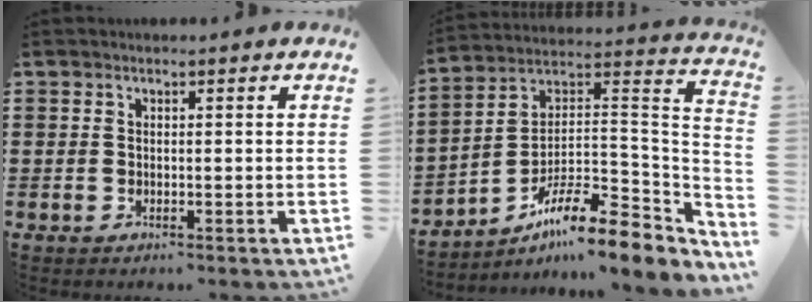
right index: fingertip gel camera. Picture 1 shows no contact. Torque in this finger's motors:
{"motor_torque": [0.88, 1.01, -0.27, -0.04]}